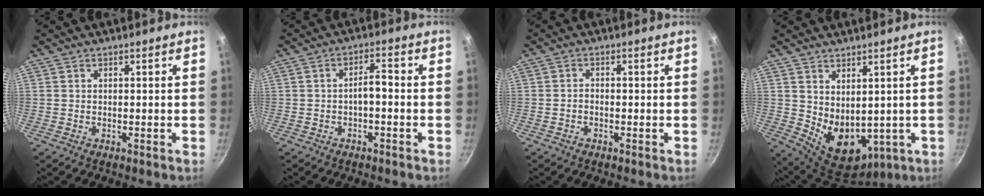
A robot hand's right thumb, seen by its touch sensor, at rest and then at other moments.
{"total": 3.5, "force": [-1.1, 1.3, 3.0], "torque": [-0.048, 0.026, -0.019]}
{"total": 1.5, "force": [-0.6, 1.0, 0.9], "torque": [-0.017, 0.011, -0.013]}
{"total": 11.5, "force": [1.7, 7.8, 8.3], "torque": [-0.109, -0.040, 0.058]}